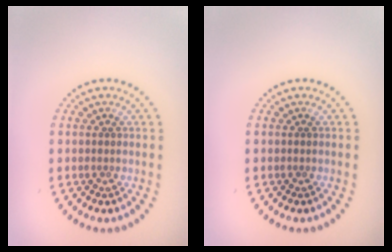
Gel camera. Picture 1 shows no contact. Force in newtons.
{"total": 0.0}